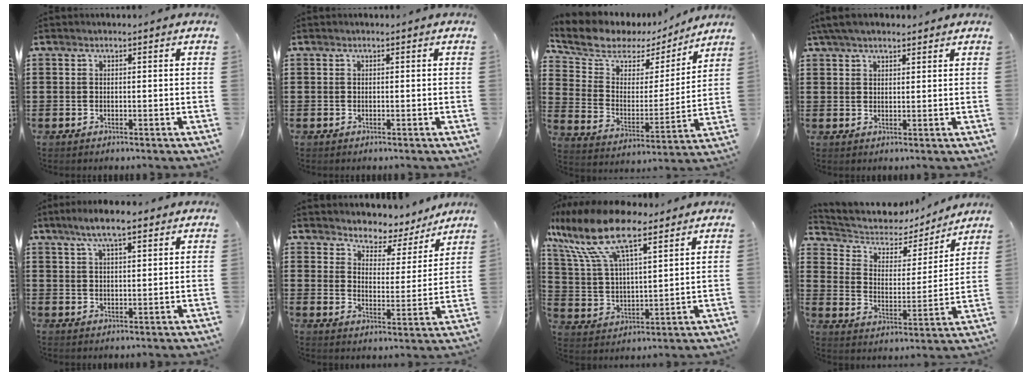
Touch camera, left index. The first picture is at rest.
{"total": 0.0}
{"total": 7.0, "force": [5.7, 3.8, 1.6], "torque": [-0.075, -0.033, 0.097]}
{"total": 3.9, "force": [3.1, 1.1, 2.0], "torque": [-0.046, 0.001, 0.059]}
{"total": 5.9, "force": [4.1, 1.3, 4.0], "torque": [-0.086, 0.005, 0.072]}
{"total": 4.0, "force": [3.8, 1.2, -0.2], "torque": [-0.026, -0.031, 0.059]}
{"total": 13.9, "force": [9.5, 4.8, 9.0], "torque": [-0.216, -0.023, 0.166]}
{"total": 5.1, "force": [4.2, 2.8, 1.0], "torque": [-0.052, -0.027, 0.067]}